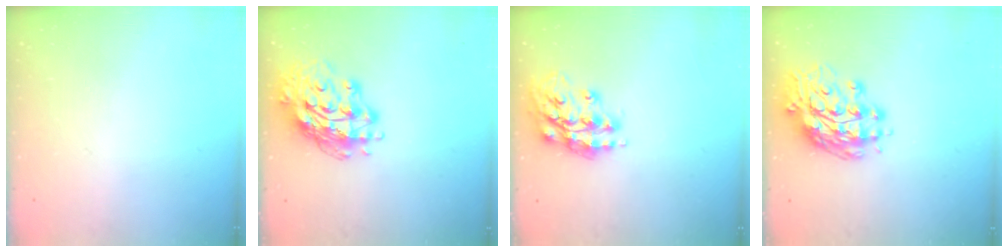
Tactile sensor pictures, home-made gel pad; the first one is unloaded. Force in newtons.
{"total": 15.9, "press": 15.9, "slide": 1.5}
{"total": 15.1, "press": 15.0, "slide": 1.0}
{"total": 14.9, "press": 14.8, "slide": 1.5}